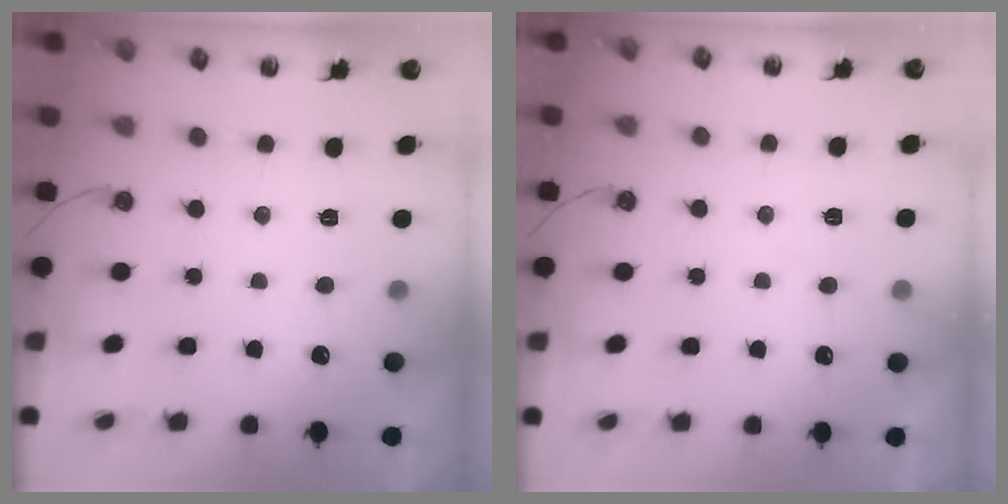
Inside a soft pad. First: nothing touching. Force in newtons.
{"total": 3.8, "press": 3.7, "slide": 0.5}